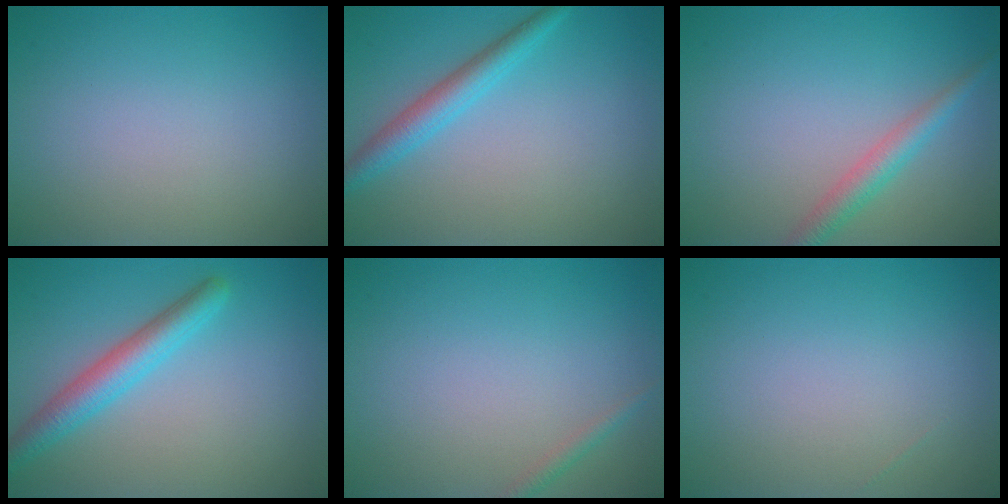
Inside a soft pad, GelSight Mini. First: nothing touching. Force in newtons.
{"total": 2.9, "press": 2.9, "slide": 0.1}
{"total": 2.3, "press": 2.3, "slide": 0.1}
{"total": 3.7, "press": 3.7, "slide": 0.1}
{"total": 0.9, "press": 0.9, "slide": 0.0}
{"total": 0.0}